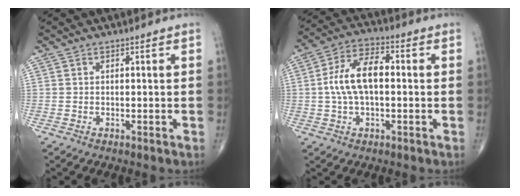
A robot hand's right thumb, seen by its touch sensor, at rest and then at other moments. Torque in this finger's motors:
{"motor_torque": [1.58, 1.57, 0.85, -0.22, 0.08]}